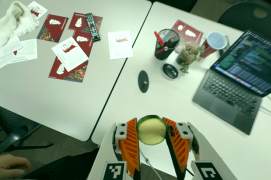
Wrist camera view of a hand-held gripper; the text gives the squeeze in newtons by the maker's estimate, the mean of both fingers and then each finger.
{"total": 11.4, "left": 11.4, "right": 11.5}